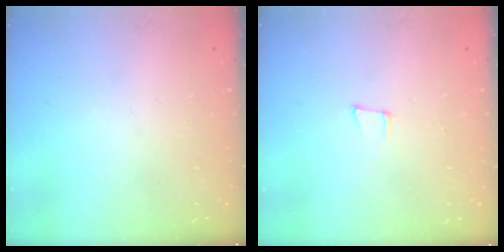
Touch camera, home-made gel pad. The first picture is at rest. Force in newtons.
{"total": 5.0, "press": 4.1, "slide": 2.9}